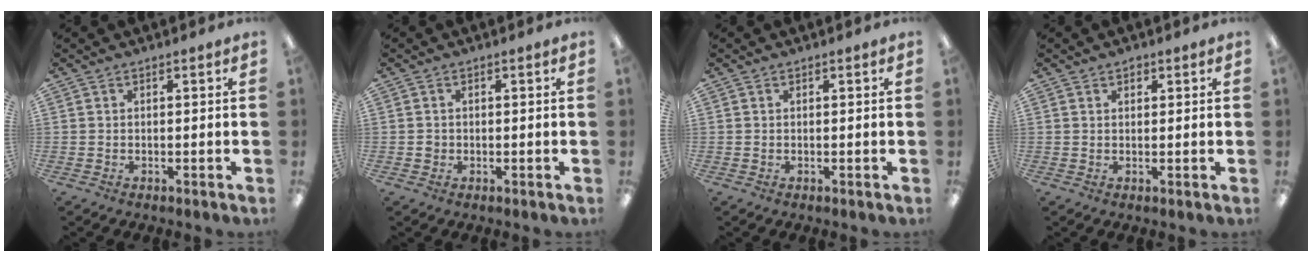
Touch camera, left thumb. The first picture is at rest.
{"total": 1.0, "force": [-0.1, 1.0, 0.2], "torque": [-0.004, 0.005, -0.003]}
{"total": 0.0}
{"total": 1.2, "force": [0.8, 0.9, 0.3], "torque": [0.002, -0.001, 0.013]}